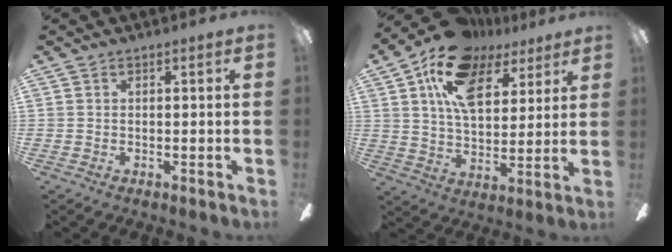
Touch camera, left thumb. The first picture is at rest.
{"total": 16.6, "force": [9.7, 9.1, 9.9], "torque": [-0.178, -0.027, 0.174]}